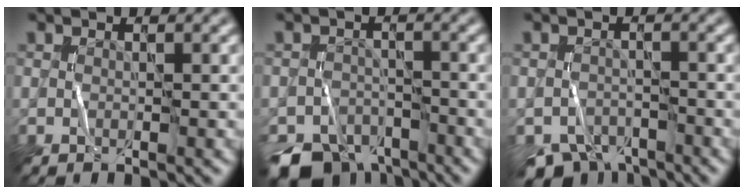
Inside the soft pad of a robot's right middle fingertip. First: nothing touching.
{"total": 7.2, "force": [-5.7, 3.6, 2.4], "torque": [-0.035, -0.017, -0.102]}
{"total": 4.8, "force": [-4.1, 2.1, 1.5], "torque": [-0.019, -0.013, -0.076]}